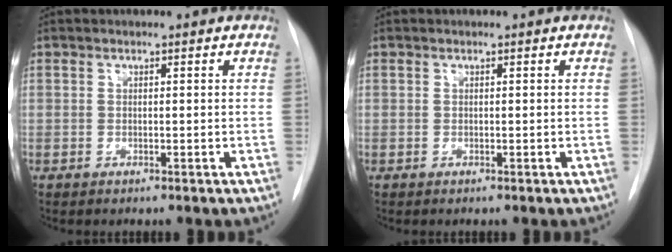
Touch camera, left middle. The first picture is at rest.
{"total": 0.0}